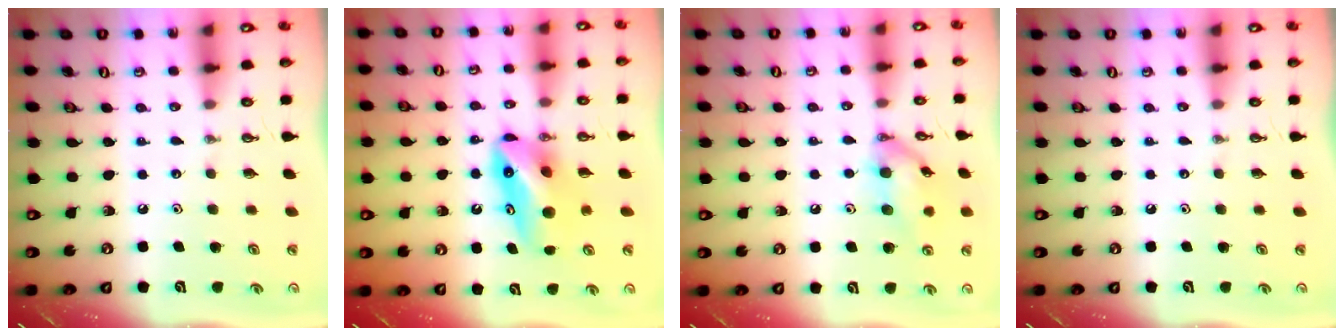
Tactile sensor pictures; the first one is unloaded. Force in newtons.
{"total": 10.8, "press": 8.9, "slide": 6.2}
{"total": 13.3, "press": 13.2, "slide": 0.8}
{"total": 0.0}